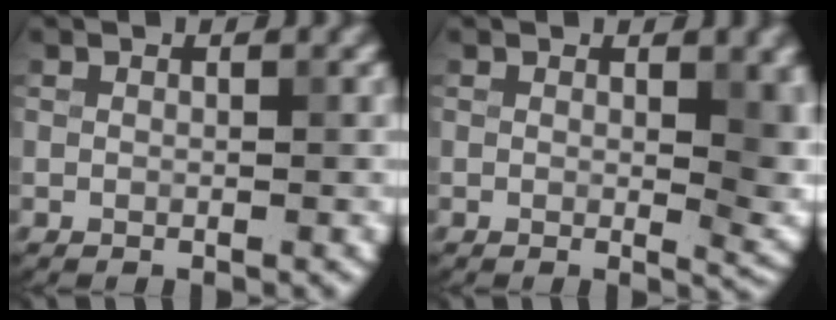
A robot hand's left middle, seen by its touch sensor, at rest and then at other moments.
{"total": 4.9, "force": [0.7, 1.9, 4.4], "torque": [-0.045, -0.007, 0.012]}